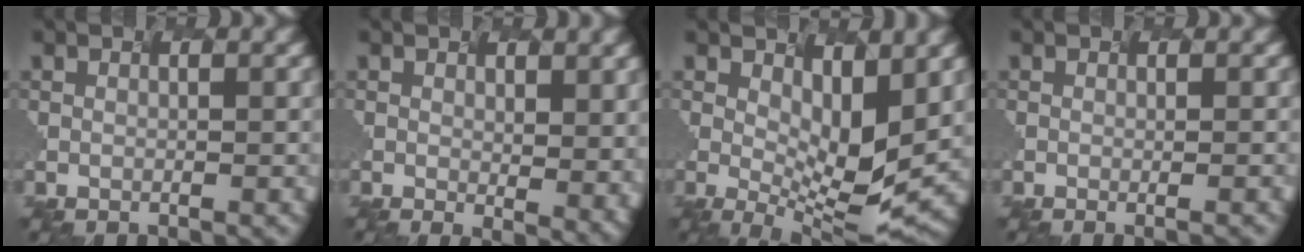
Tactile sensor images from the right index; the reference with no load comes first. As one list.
[{"total": 1.8, "force": [0.3, 0.0, 1.8], "torque": [-0.033, -0.021, 0.042]}, {"total": 4.6, "force": [0.3, 0.9, 4.5], "torque": [-0.105, -0.027, 0.040]}, {"total": 1.2, "force": [-0.4, 0.1, 1.1], "torque": [-0.007, 0.006, -0.001]}]